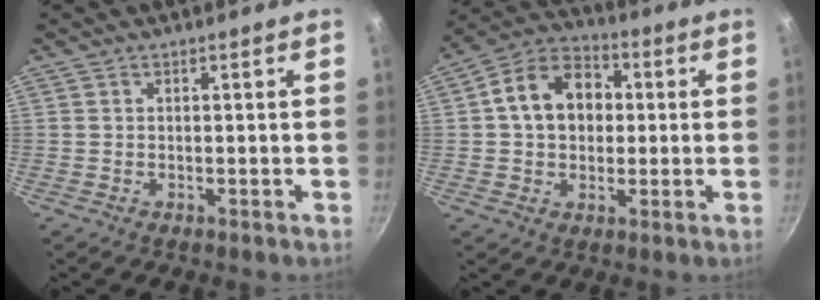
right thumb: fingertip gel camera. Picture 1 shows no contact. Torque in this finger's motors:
{"motor_torque": [0.18, 0.24, 0.10, 0.02, 0.11]}